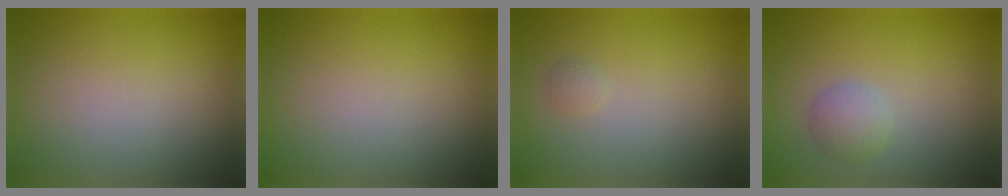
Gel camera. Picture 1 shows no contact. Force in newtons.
{"total": 0.0}
{"total": 0.6, "press": 0.6, "slide": 0.0}
{"total": 2.0, "press": 2.0, "slide": 0.1}